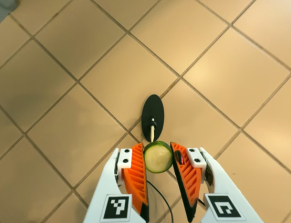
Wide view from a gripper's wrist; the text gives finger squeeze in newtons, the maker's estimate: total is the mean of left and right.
{"total": 6.6, "left": 6.0, "right": 7.1}